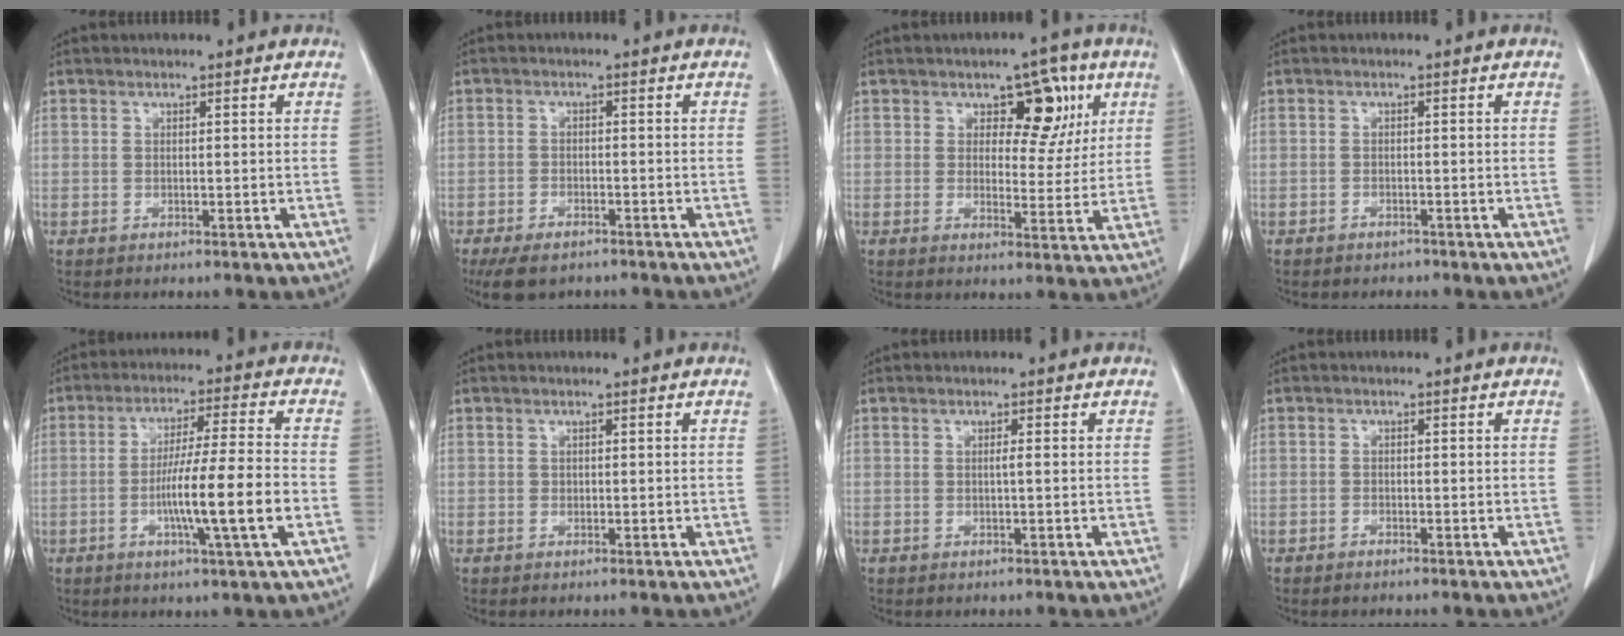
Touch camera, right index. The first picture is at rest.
{"total": 7.1, "force": [-5.5, 3.2, 3.2], "torque": [-0.051, -0.005, -0.085]}
{"total": 7.8, "force": [3.3, 4.5, 5.4], "torque": [-0.052, 0.013, 0.045]}
{"total": 1.5, "force": [-1.2, 0.8, 0.1], "torque": [-0.007, 0.002, -0.019]}
{"total": 11.5, "force": [-2.9, -0.6, 11.1], "torque": [-0.196, -0.002, -0.053]}
{"total": 0.0}
{"total": 0.6, "force": [0.0, -0.1, 0.5], "torque": [-0.007, 0.000, 0.000]}
{"total": 0.7, "force": [-0.7, 0.2, 0.2], "torque": [-0.006, 0.000, -0.012]}